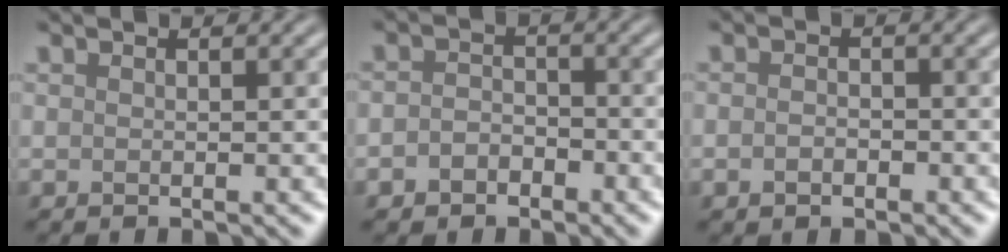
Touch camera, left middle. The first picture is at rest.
{"total": 2.2, "force": [-1.2, 1.6, 1.0], "torque": [-0.016, 0.004, -0.028]}
{"total": 1.3, "force": [-0.5, 0.9, 0.8], "torque": [-0.017, 0.000, -0.013]}